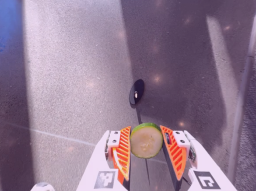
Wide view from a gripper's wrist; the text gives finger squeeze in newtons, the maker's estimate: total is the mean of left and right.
{"total": 10.8, "left": 11.6, "right": 10.0}